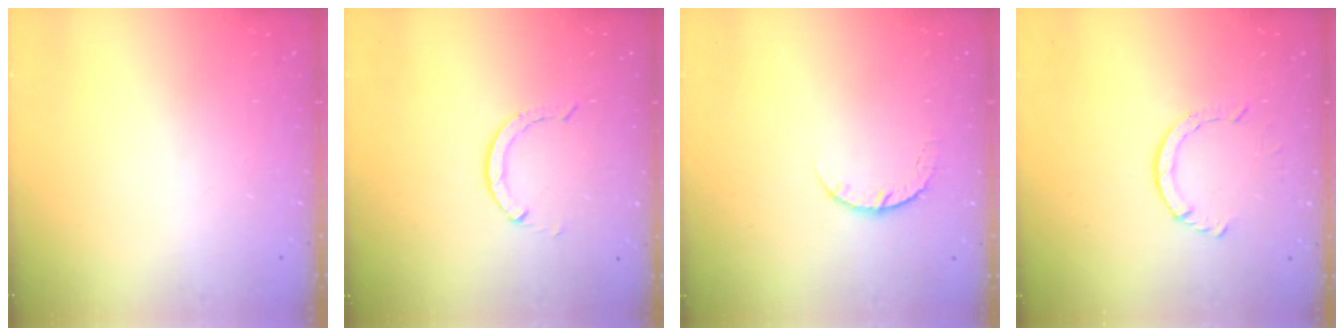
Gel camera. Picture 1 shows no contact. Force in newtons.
{"total": 2.9, "press": 2.9, "slide": 0.4}
{"total": 4.8, "press": 4.8, "slide": 0.6}
{"total": 2.9, "press": 2.9, "slide": 0.4}